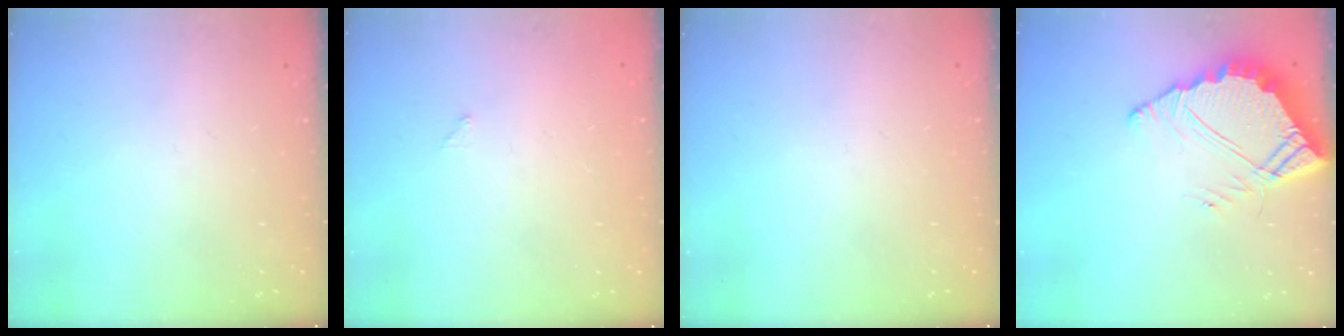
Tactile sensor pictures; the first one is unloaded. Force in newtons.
{"total": 3.6, "press": 3.6, "slide": 0.1}
{"total": 0.0}
{"total": 9.2, "press": 9.1, "slide": 0.7}